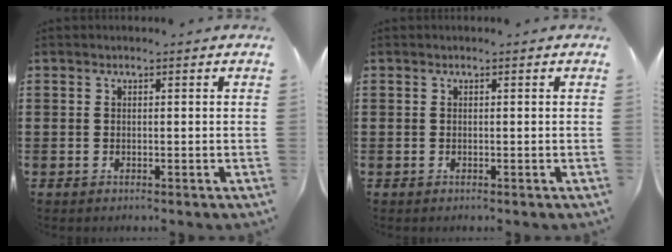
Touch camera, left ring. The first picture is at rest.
{"total": 0.0}